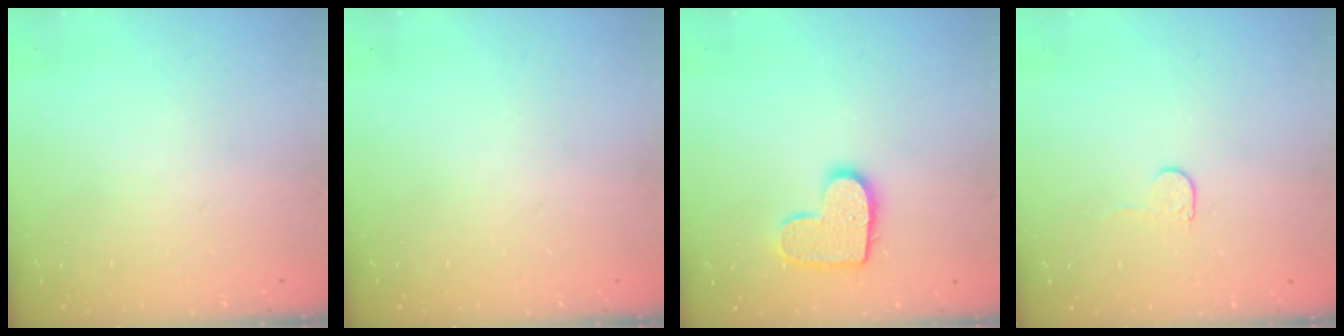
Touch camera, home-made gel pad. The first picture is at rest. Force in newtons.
{"total": 0.0}
{"total": 12.0, "press": 12.0, "slide": 0.8}
{"total": 4.5, "press": 4.5, "slide": 0.5}